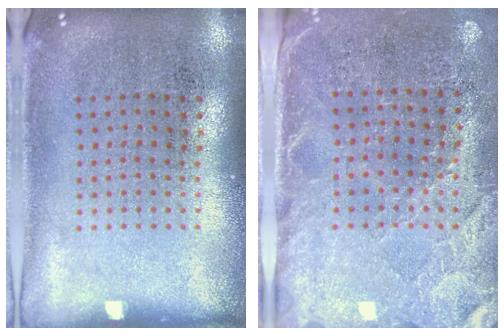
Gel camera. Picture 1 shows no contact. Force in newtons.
{"total": 2.7, "press": 2.4, "slide": 1.2}